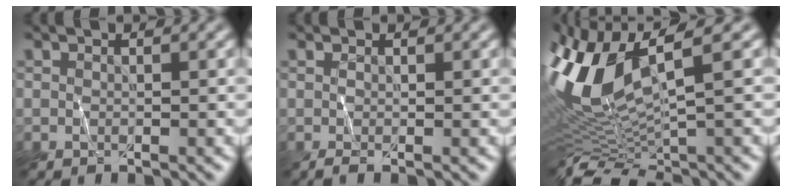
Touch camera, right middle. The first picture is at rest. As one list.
[{"total": 1.3, "force": [-0.2, 0.5, 1.2], "torque": [-0.013, 0.000, 0.000]}, {"total": 9.3, "force": [0.2, 3.2, 8.7], "torque": [-0.175, 0.011, 0.005]}]